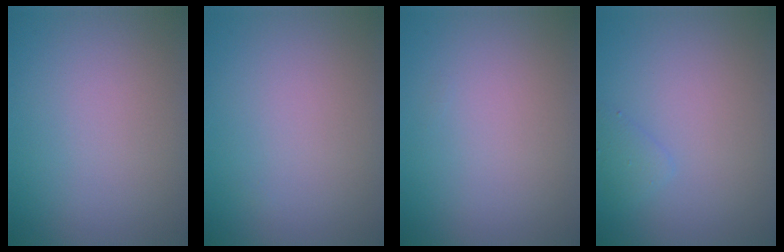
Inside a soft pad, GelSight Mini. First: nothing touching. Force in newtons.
{"total": 0.0}
{"total": 0.0}
{"total": 1.1, "press": 1.1, "slide": 0.0}